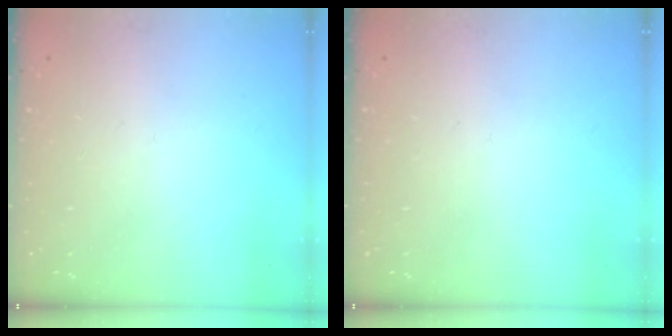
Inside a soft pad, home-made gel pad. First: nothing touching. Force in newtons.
{"total": 0.0}